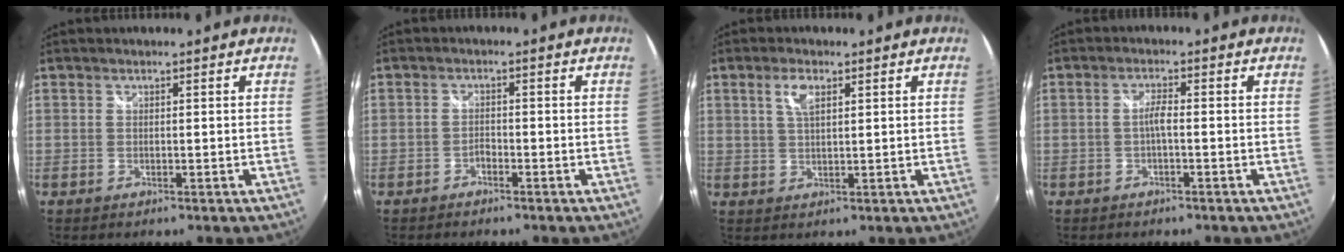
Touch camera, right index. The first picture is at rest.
{"total": 1.4, "force": [-1.2, 0.6, 0.4], "torque": [-0.008, 0.000, -0.025]}
{"total": 3.9, "force": [1.8, 1.5, 3.1], "torque": [-0.059, 0.003, 0.034]}
{"total": 2.1, "force": [-0.6, 0.2, 2.0], "torque": [-0.038, 0.005, -0.013]}